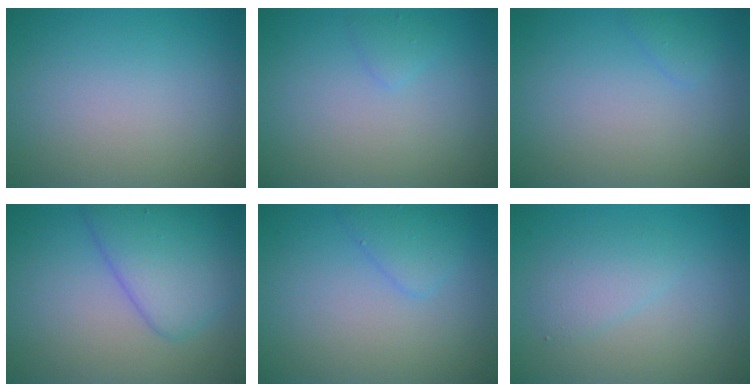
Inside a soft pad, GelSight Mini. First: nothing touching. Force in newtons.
{"total": 0.9, "press": 0.9, "slide": 0.0}
{"total": 0.9, "press": 0.9, "slide": 0.0}
{"total": 5.4, "press": 5.4, "slide": 0.2}
{"total": 1.9, "press": 1.9, "slide": 0.0}
{"total": 2.0, "press": 2.0, "slide": 0.1}